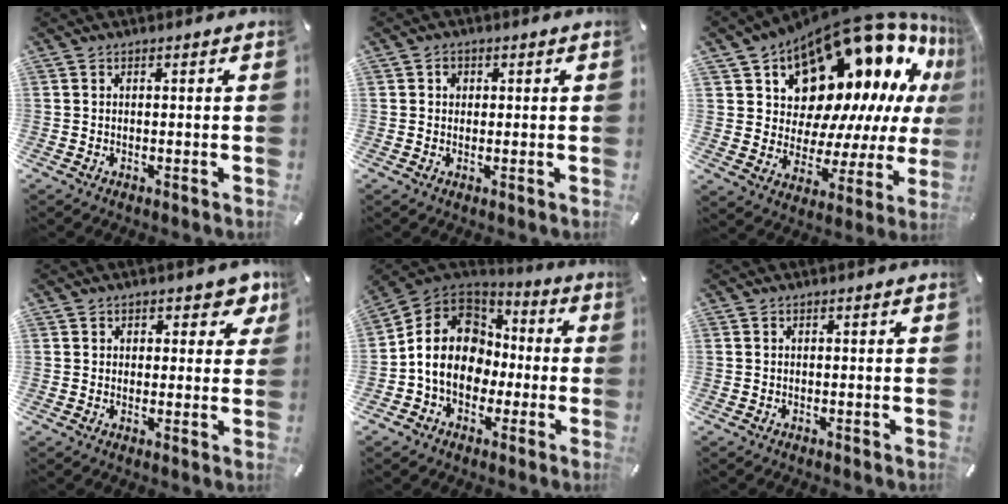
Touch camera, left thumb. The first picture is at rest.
{"total": 1.7, "force": [0.1, 1.6, 0.6], "torque": [-0.006, 0.004, -0.002]}
{"total": 21.5, "force": [13.6, 11.8, 11.7], "torque": [-0.163, -0.132, 0.255]}
{"total": 5.2, "force": [2.9, 3.7, 2.3], "torque": [-0.007, -0.012, 0.043]}
{"total": 14.9, "force": [-1.6, 12.5, 8.0], "torque": [-0.168, 0.028, -0.026]}
{"total": 0.0}